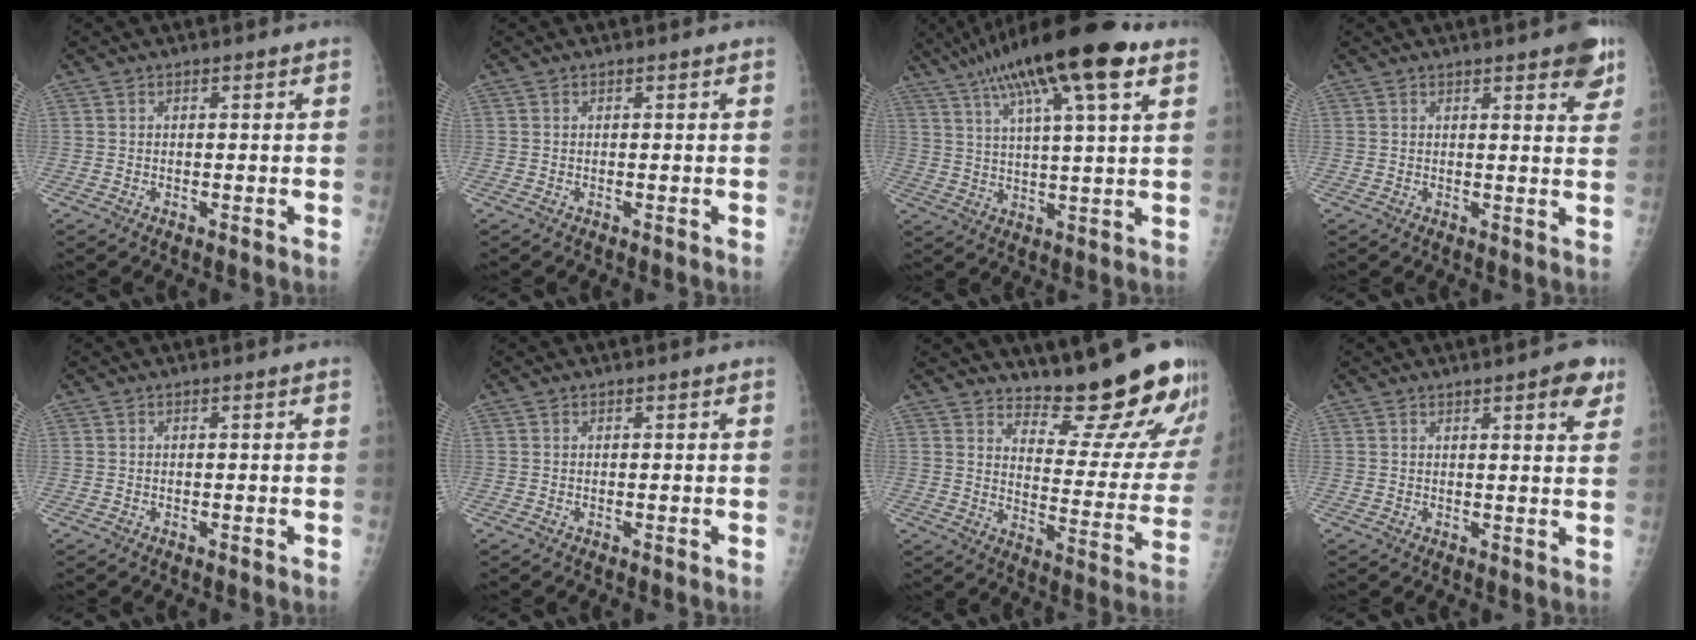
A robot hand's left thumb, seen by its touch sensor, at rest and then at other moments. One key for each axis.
{"total": 0.0}
{"total": 20.0, "fx": 11.2, "fy": 3.9, "fz": 16.1, "tx": -0.275, "ty": -0.002, "tz": 0.184}
{"total": 6.7, "fx": 4.1, "fy": 2.0, "fz": 5.0, "tx": -0.042, "ty": -0.015, "tz": 0.047}
{"total": 0.0}
{"total": 0.0}
{"total": 18.8, "fx": 16.6, "fy": 4.0, "fz": 7.8, "tx": -0.062, "ty": -0.161, "tz": 0.216}
{"total": 5.3, "fx": 3.1, "fy": 1.5, "fz": 4.1, "tx": -0.038, "ty": -0.012, "tz": 0.033}